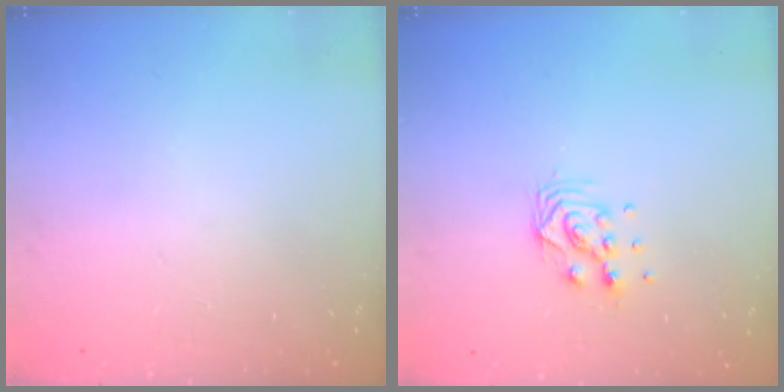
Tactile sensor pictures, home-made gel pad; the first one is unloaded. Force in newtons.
{"total": 7.8, "press": 7.8, "slide": 0.7}